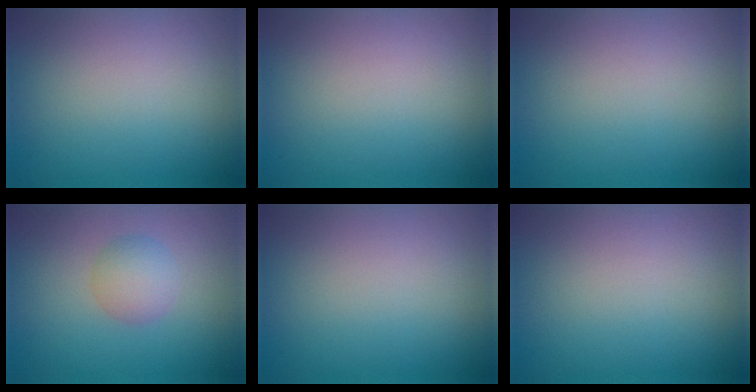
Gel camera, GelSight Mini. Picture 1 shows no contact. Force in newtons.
{"total": 0.0}
{"total": 0.0}
{"total": 2.4, "press": 2.4, "slide": 0.1}
{"total": 0.0}
{"total": 0.0}